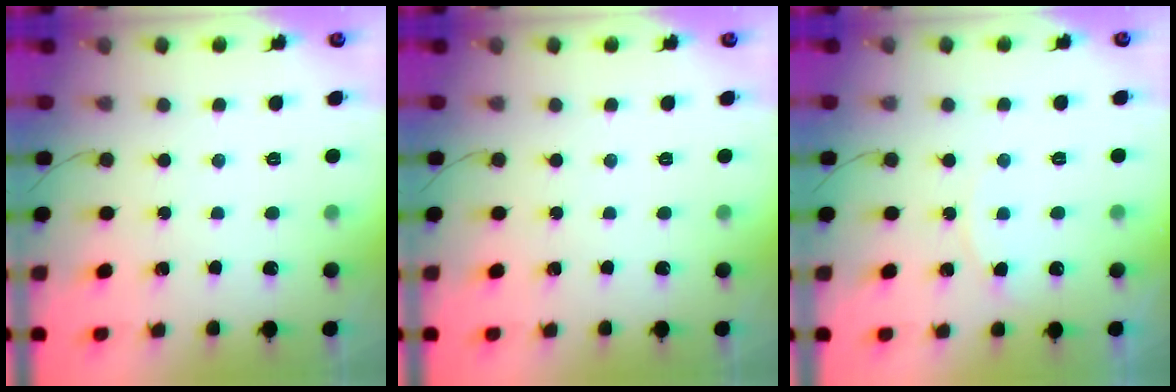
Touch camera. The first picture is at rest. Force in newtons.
{"total": 0.0}
{"total": 3.7, "press": 3.7, "slide": 0.4}